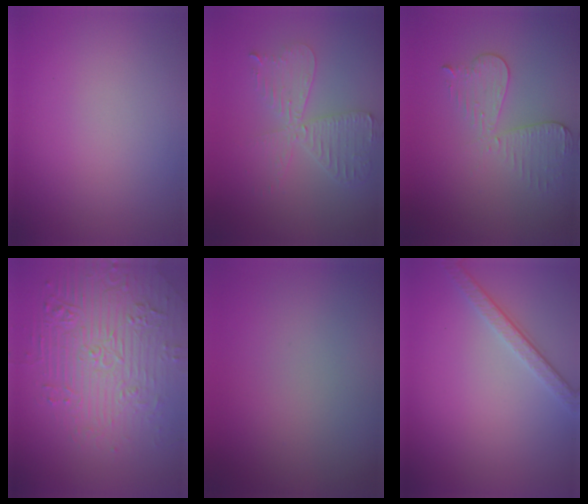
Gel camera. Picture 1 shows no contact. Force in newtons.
{"total": 4.1, "press": 3.4, "slide": 2.2}
{"total": 3.1, "press": 2.8, "slide": 1.4}
{"total": 7.2, "press": 5.4, "slide": 4.8}
{"total": 0.0}
{"total": 2.6, "press": 2.0, "slide": 1.7}